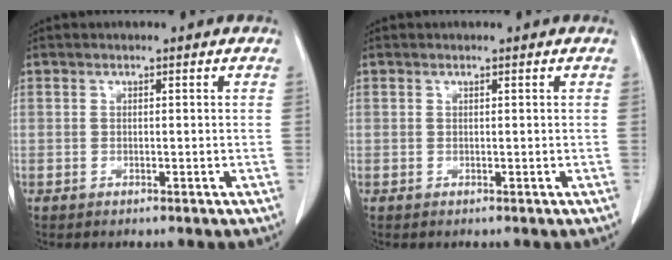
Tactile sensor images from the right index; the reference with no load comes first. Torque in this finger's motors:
{"motor_torque": [-0.06, 0.09, -0.02, 0.01]}